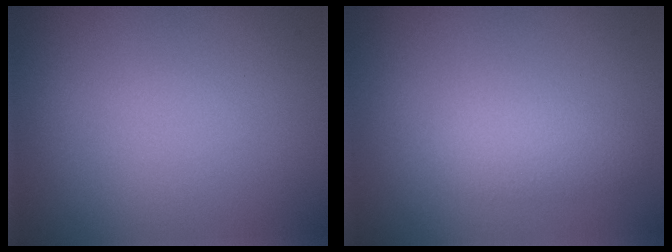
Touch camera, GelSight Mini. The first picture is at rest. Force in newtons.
{"total": 2.1, "press": 2.1, "slide": 0.1}